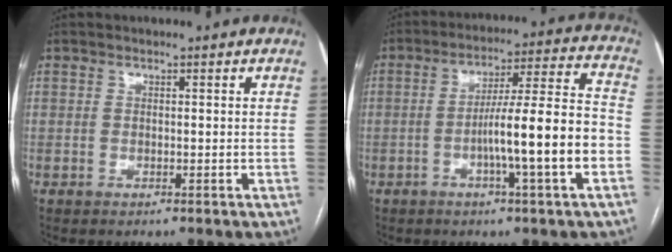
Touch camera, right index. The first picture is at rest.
{"total": 13.8, "force": [-3.9, -0.4, 13.3], "torque": [-0.213, 0.013, -0.063]}